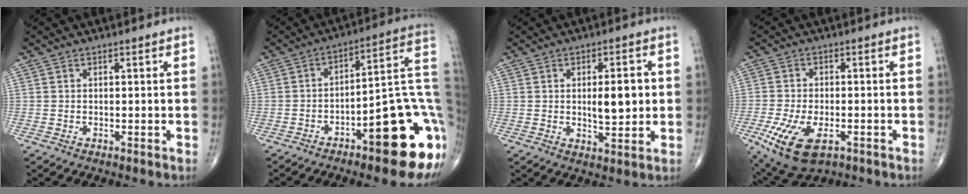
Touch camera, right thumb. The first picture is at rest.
{"total": 19.5, "force": [-6.8, 5.3, 17.5], "torque": [-0.169, 0.043, -0.088]}
{"total": 7.4, "force": [0.5, 2.9, 6.8], "torque": [-0.095, -0.005, 0.011]}
{"total": 11.6, "force": [-4.8, 5.7, 8.9], "torque": [-0.178, 0.000, -0.075]}